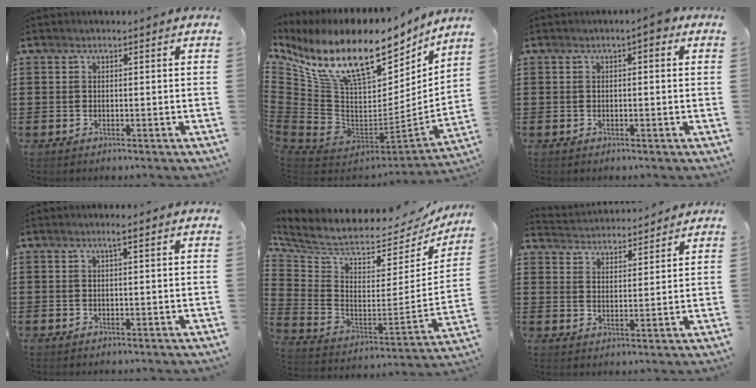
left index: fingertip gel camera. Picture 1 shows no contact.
{"total": 16.0, "force": [11.2, 6.5, 9.4], "torque": [-0.221, -0.085, 0.197]}
{"total": 1.7, "force": [0.2, 0.5, 1.6], "torque": [-0.025, 0.000, 0.000]}
{"total": 1.2, "force": [0.4, 0.0, 1.1], "torque": [-0.020, 0.000, 0.007]}
{"total": 5.0, "force": [4.4, 1.2, 2.0], "torque": [-0.066, -0.057, 0.070]}
{"total": 3.5, "force": [3.5, 0.2, -0.3], "torque": [-0.011, -0.022, 0.061]}